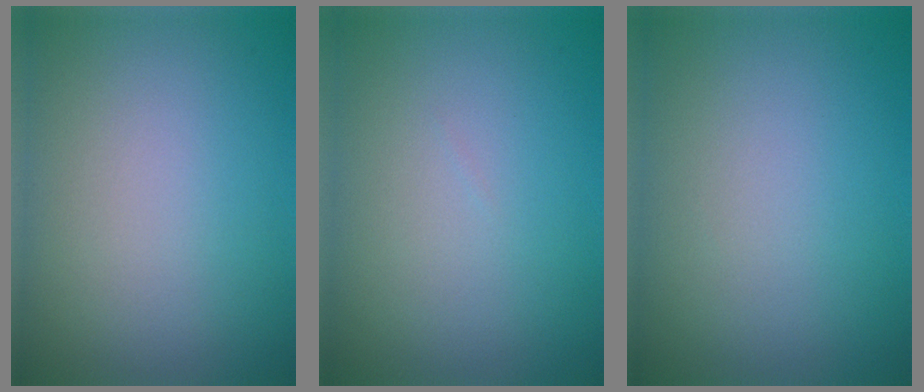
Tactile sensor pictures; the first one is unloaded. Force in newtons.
{"total": 0.0}
{"total": 0.0}